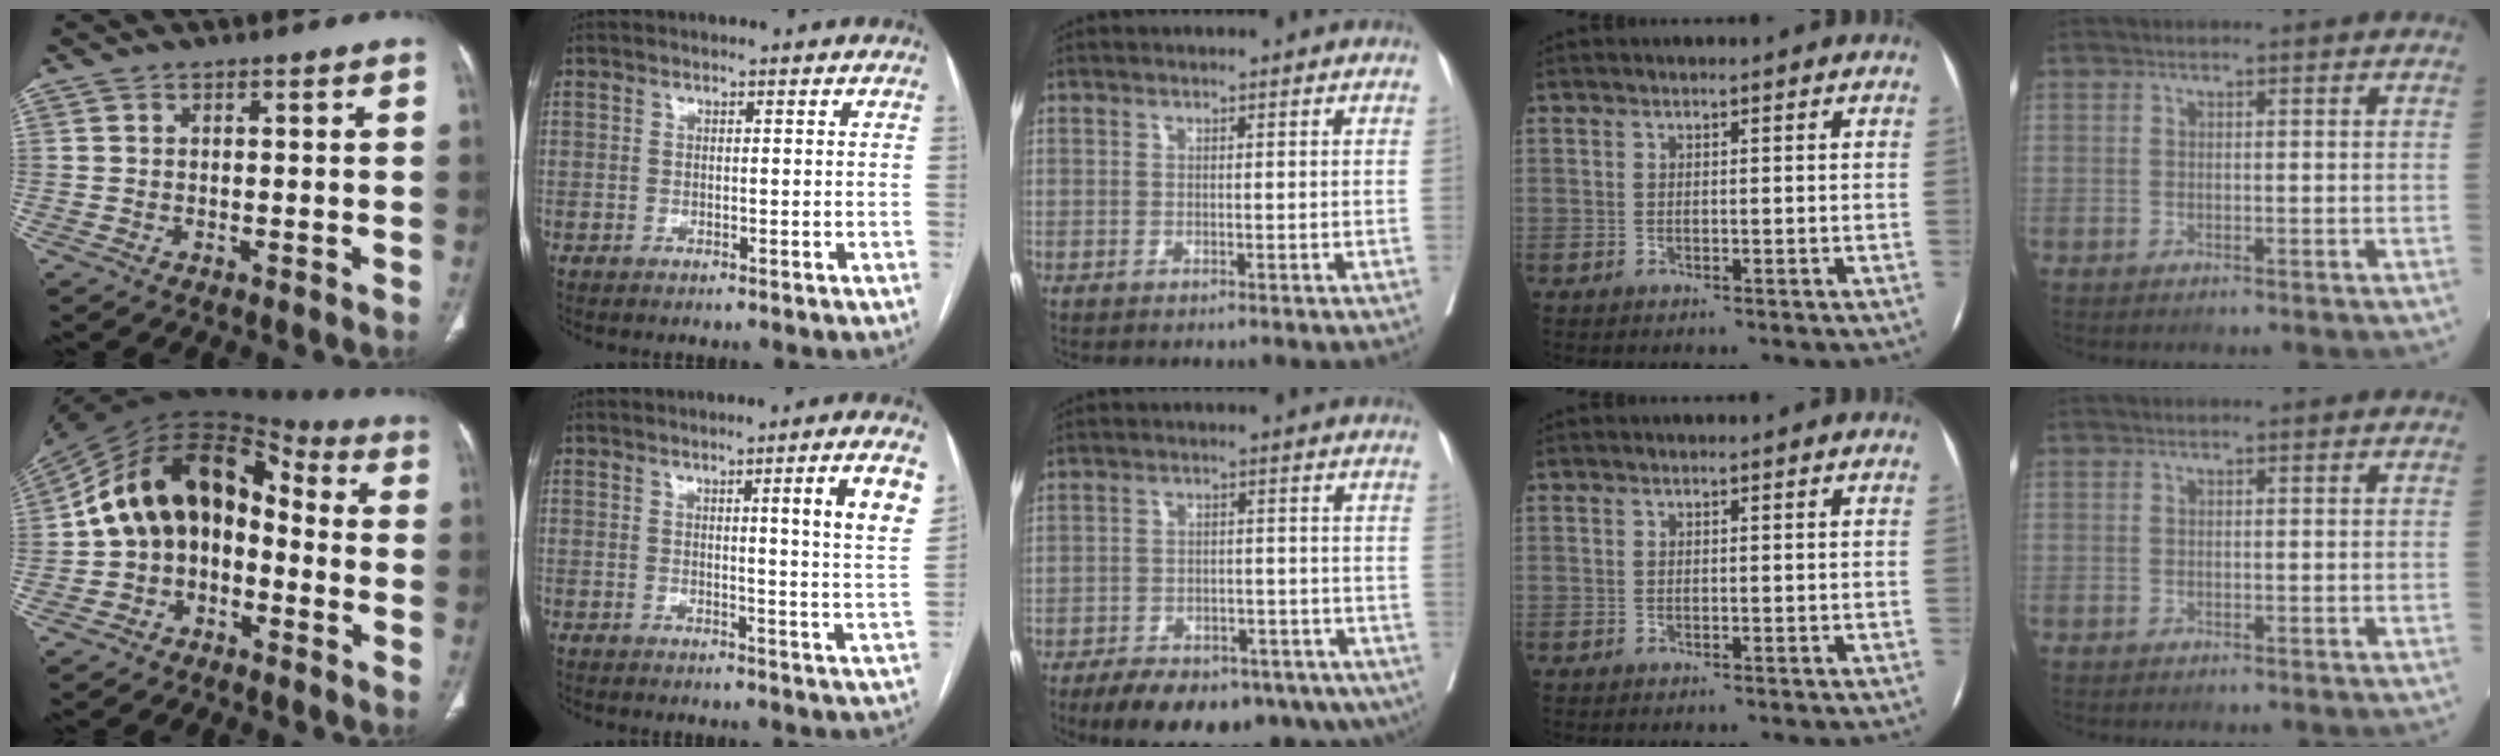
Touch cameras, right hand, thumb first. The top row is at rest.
{"thumb": {"total": 16.9, "force": [-1.8, 12.2, 11.5], "torque": [-0.165, 0.078, -0.044]}, "index": {"total": 9.1, "force": [3.6, -0.9, 8.3], "torque": [-0.100, -0.019, 0.038]}, "middle": {"total": 19.2, "force": [-13.2, 8.2, 11.3], "torque": [-0.154, 0.001, -0.178]}}